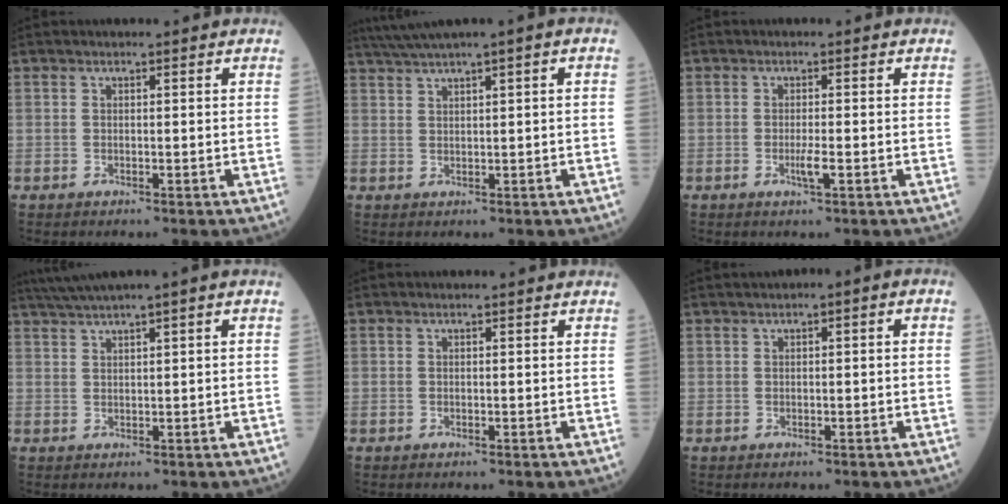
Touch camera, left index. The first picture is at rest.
{"total": 5.2, "force": [3.3, -0.4, 4.0], "torque": [-0.081, 0.022, 0.065]}
{"total": 1.8, "force": [-0.8, 0.0, 1.7], "torque": [-0.034, -0.005, -0.014]}
{"total": 4.7, "force": [3.1, -0.5, 3.5], "torque": [-0.074, 0.020, 0.061]}
{"total": 0.0}
{"total": 1.8, "force": [0.2, 0.6, 1.7], "torque": [-0.025, 0.014, 0.002]}